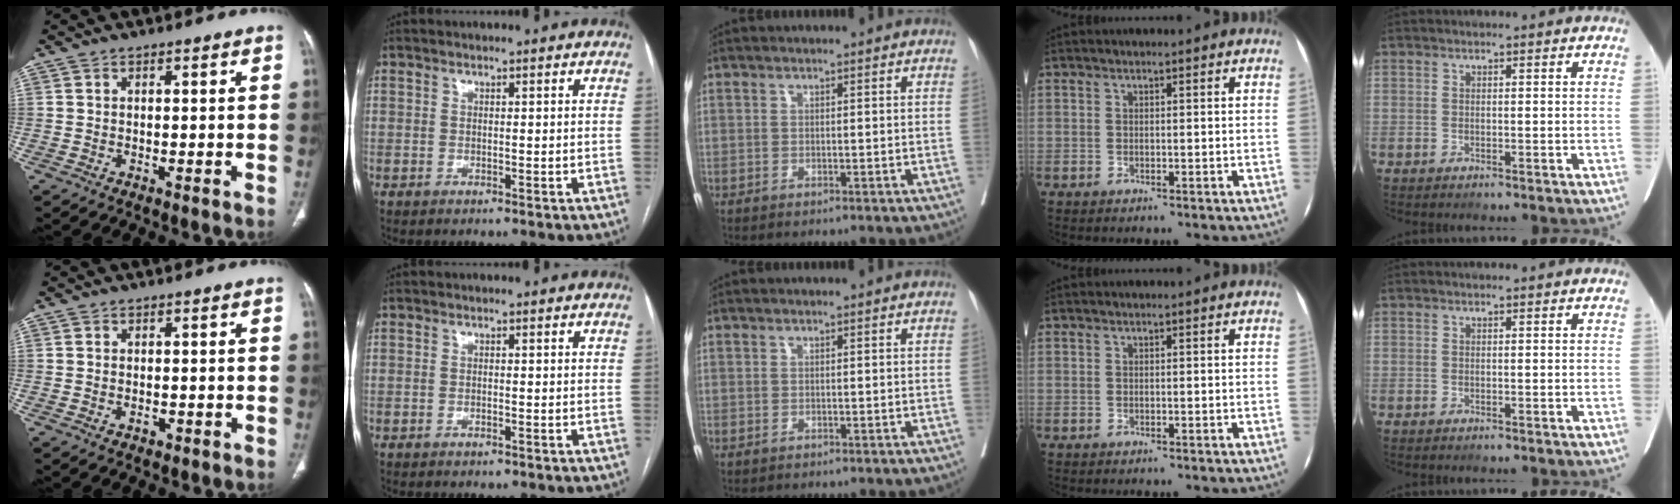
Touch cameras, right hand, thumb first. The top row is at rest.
{"thumb": {"total": 1.3, "force": [-0.5, 0.9, 0.8], "torque": [-0.013, 0.005, -0.004]}, "index": {"total": 0.7, "force": [-0.5, 0.2, 0.4], "torque": [-0.010, -0.001, -0.005]}}